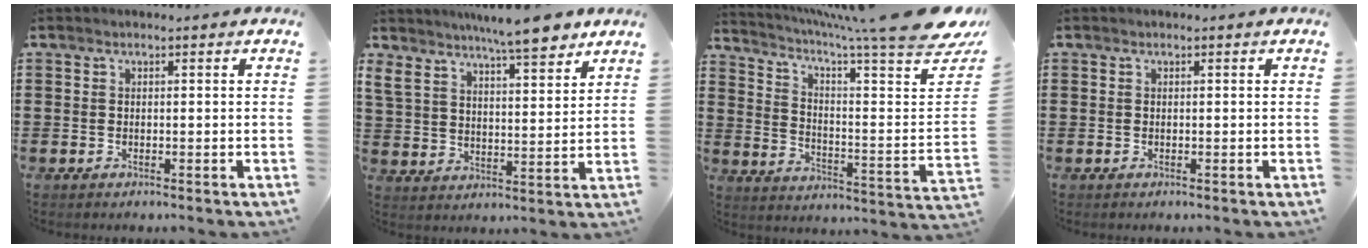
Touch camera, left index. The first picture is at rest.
{"total": 9.2, "force": [7.9, 1.9, 4.2], "torque": [-0.092, -0.035, 0.141]}
{"total": 10.1, "force": [7.6, -0.2, 6.7], "torque": [-0.142, -0.060, 0.117]}
{"total": 0.0}